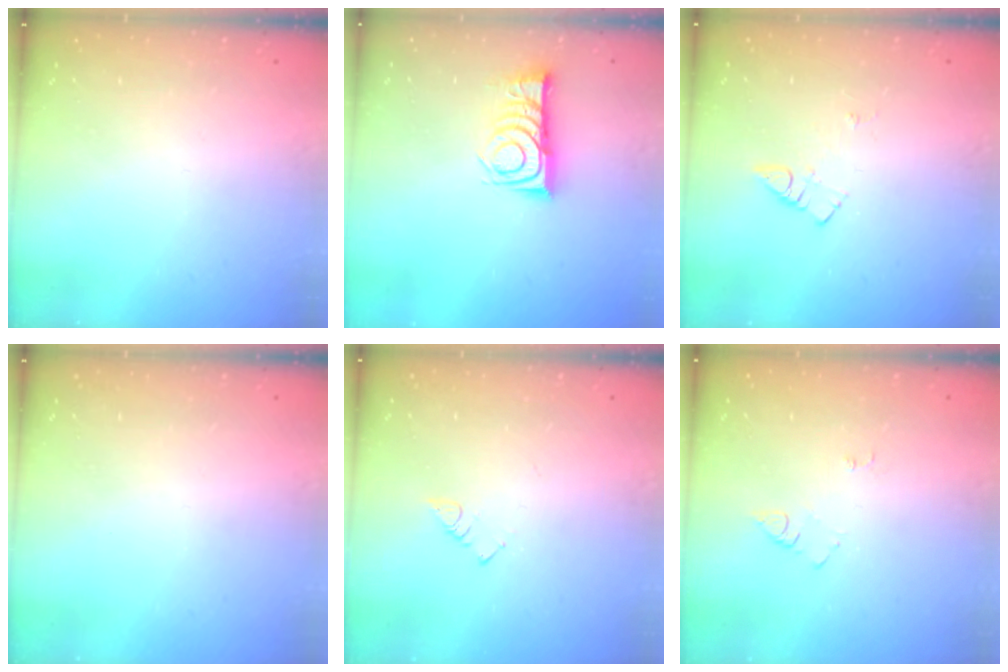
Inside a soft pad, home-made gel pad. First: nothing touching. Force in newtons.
{"total": 9.9, "press": 9.9, "slide": 0.4}
{"total": 5.9, "press": 5.8, "slide": 0.7}
{"total": 0.0}
{"total": 2.4, "press": 2.4, "slide": 0.4}
{"total": 4.1, "press": 4.1, "slide": 0.5}